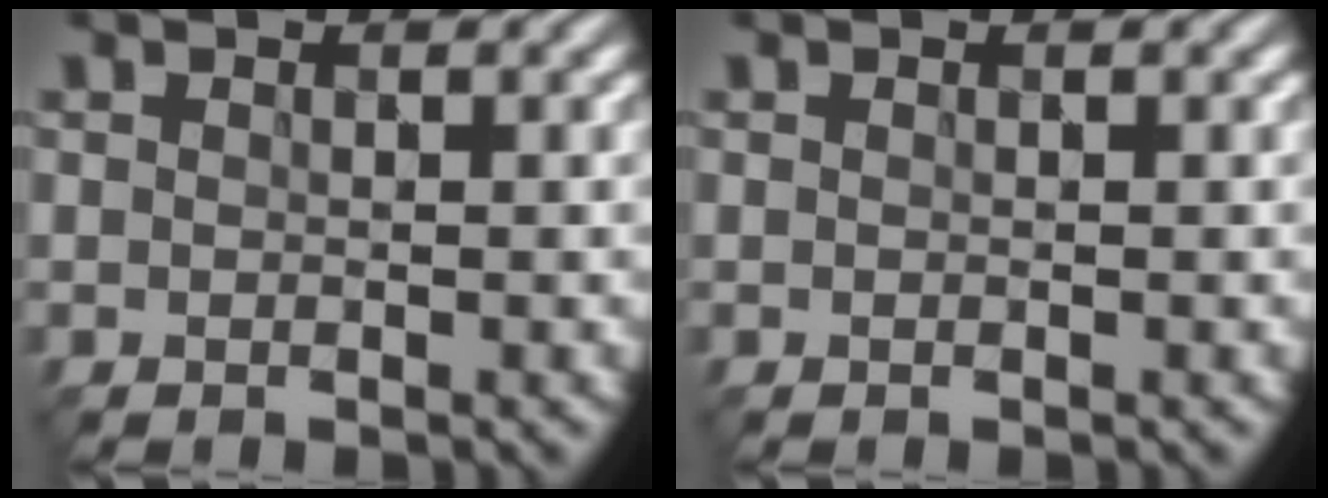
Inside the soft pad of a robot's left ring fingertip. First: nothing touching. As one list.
[{"total": 0.0}]